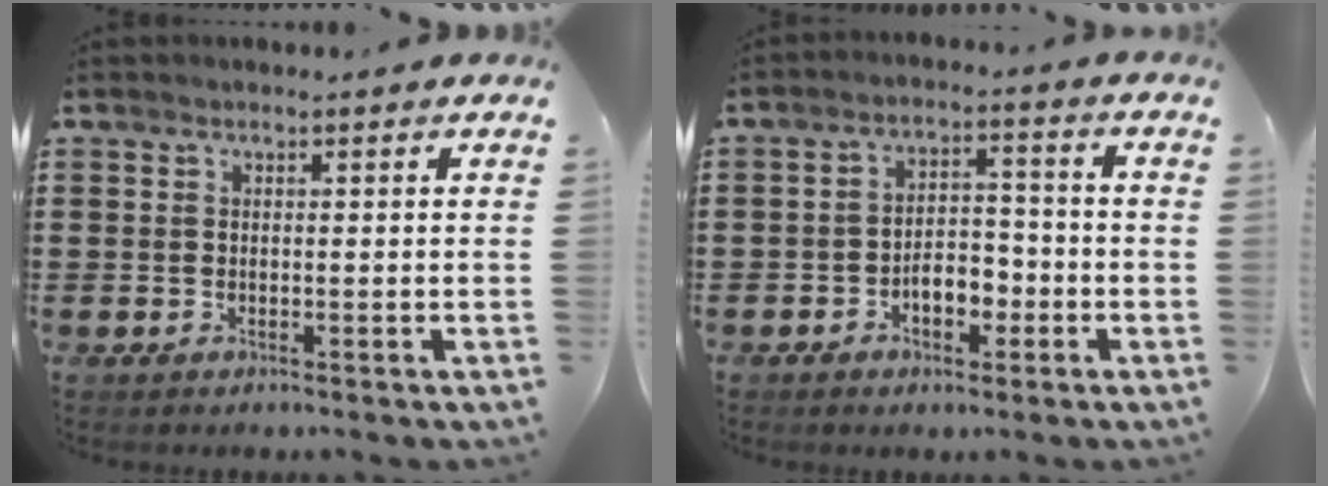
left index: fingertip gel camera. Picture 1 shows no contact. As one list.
[{"total": 5.0, "force": [-2.3, 2.8, 3.4], "torque": [-0.053, 0.006, -0.045]}]